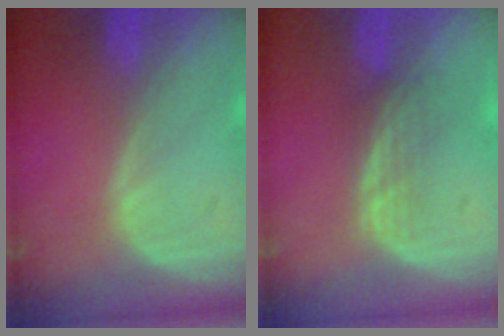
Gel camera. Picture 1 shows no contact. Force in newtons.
{"total": 2.4, "press": 2.3, "slide": 0.8}